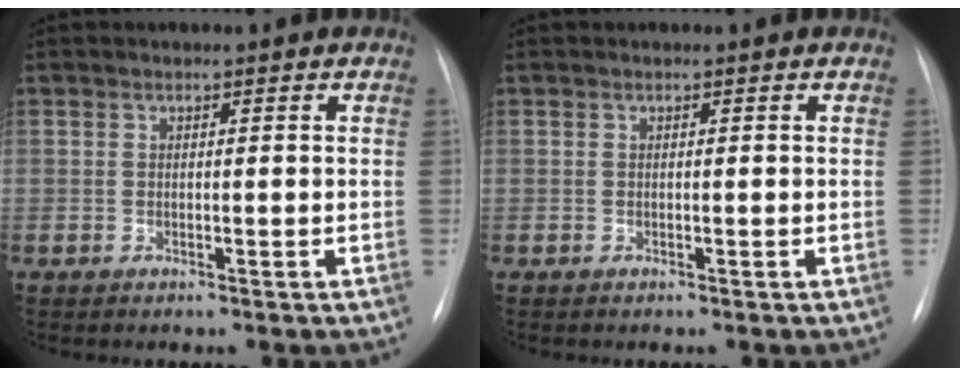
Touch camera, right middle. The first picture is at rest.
{"total": 0.0}